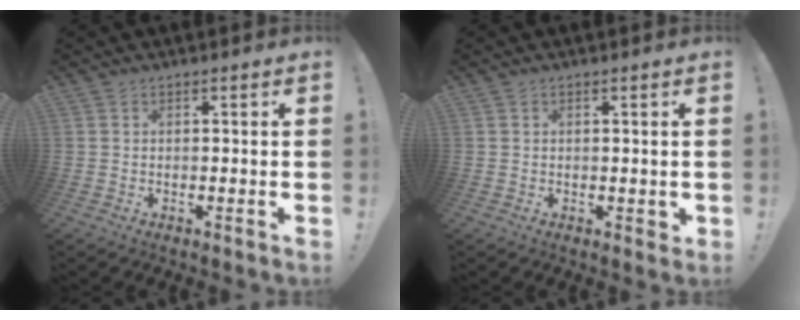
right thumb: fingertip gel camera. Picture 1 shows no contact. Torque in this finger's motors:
{"motor_torque": [-0.01, -0.17, -0.16, 0.09, 0.02]}